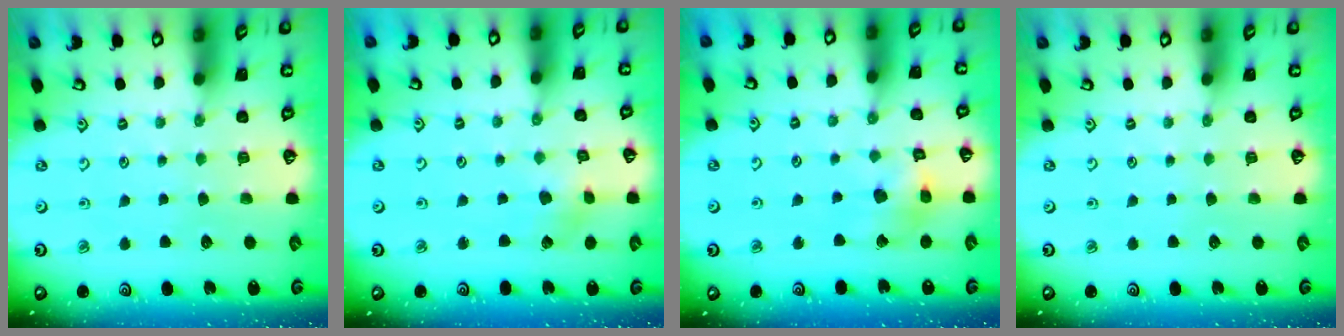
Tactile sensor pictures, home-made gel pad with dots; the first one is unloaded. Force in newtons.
{"total": 1.7, "press": 1.7, "slide": 0.3}
{"total": 11.7, "press": 11.6, "slide": 1.5}
{"total": 0.0}